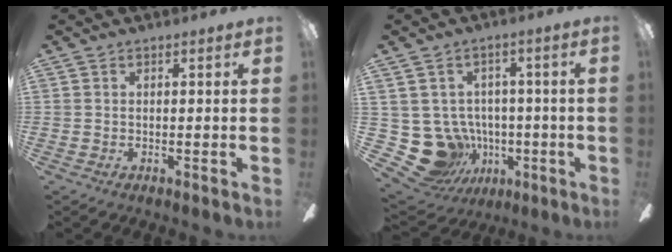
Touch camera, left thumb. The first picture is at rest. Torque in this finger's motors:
{"motor_torque": [0.02, 0.03, 0.00, -0.08, 0.00]}